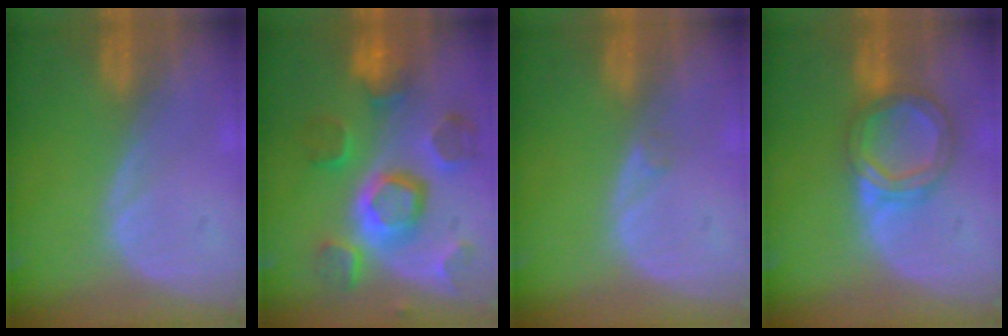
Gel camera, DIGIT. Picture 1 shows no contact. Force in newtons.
{"total": 11.3, "press": 10.0, "slide": 5.2}
{"total": 0.5, "press": 0.5, "slide": 0.1}
{"total": 6.3, "press": 5.8, "slide": 2.3}